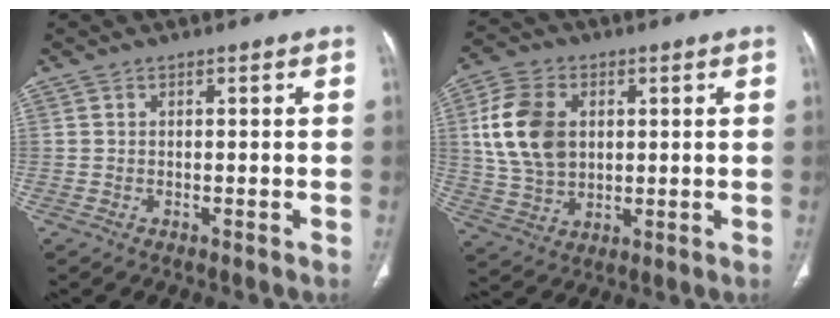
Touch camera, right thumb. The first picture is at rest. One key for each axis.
{"total": 13.0, "fx": 2.6, "fy": 9.2, "fz": 8.8, "tx": -0.153, "ty": -0.001, "tz": 0.053}